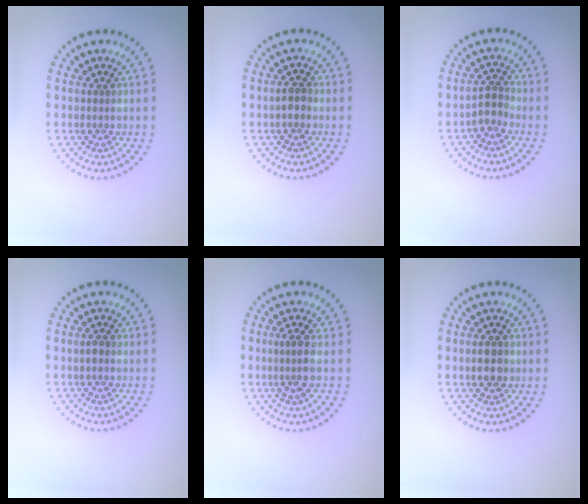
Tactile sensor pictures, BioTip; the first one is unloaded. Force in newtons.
{"total": 1.4, "press": 1.4, "slide": 0.1}
{"total": 2.0, "press": 1.6, "slide": 1.1}
{"total": 0.9, "press": 0.9, "slide": 0.0}
{"total": 2.1, "press": 1.7, "slide": 1.2}
{"total": 2.6, "press": 2.6, "slide": 0.2}